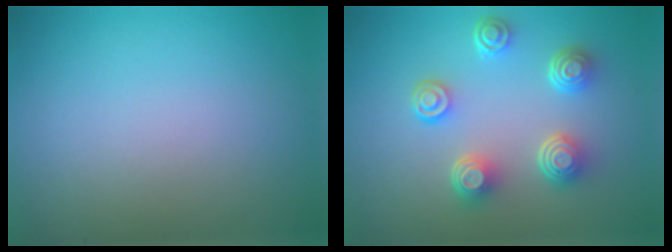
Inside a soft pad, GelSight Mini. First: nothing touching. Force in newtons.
{"total": 5.0, "press": 3.6, "slide": 3.5}